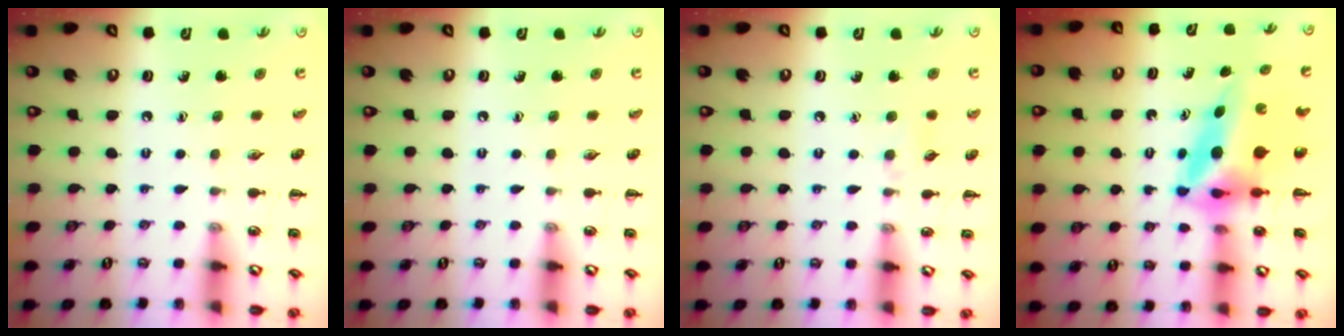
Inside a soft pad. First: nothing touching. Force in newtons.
{"total": 0.0}
{"total": 5.1, "press": 4.8, "slide": 1.8}
{"total": 6.8, "press": 6.6, "slide": 1.7}